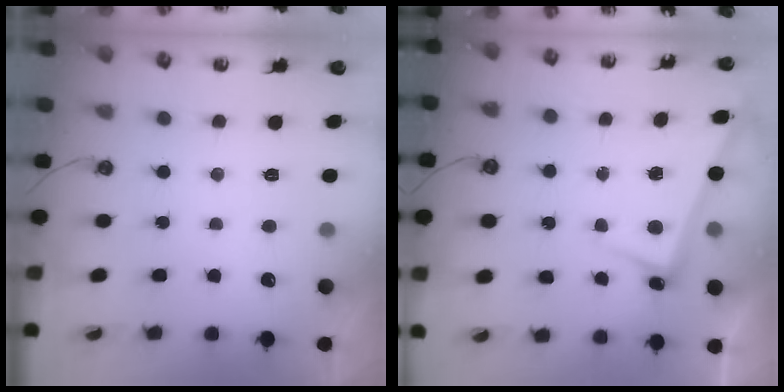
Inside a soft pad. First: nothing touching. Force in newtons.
{"total": 2.5, "press": 2.4, "slide": 0.9}